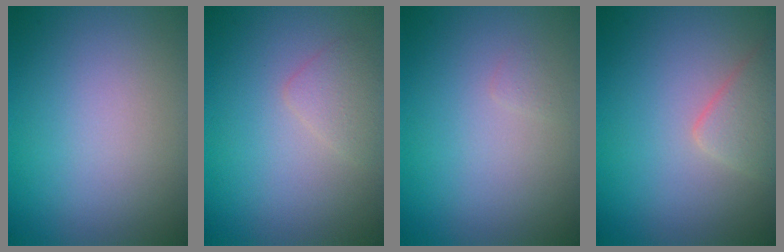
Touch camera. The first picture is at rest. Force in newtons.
{"total": 1.5, "press": 1.5, "slide": 0.1}
{"total": 0.5, "press": 0.5, "slide": 0.0}
{"total": 2.4, "press": 2.3, "slide": 0.2}